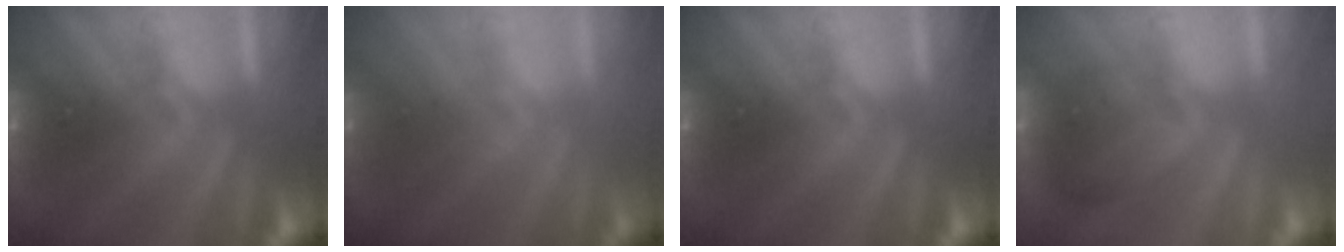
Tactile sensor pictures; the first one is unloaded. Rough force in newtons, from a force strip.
{"total": 1.8}
{"total": 0.0}
{"total": 2.0}